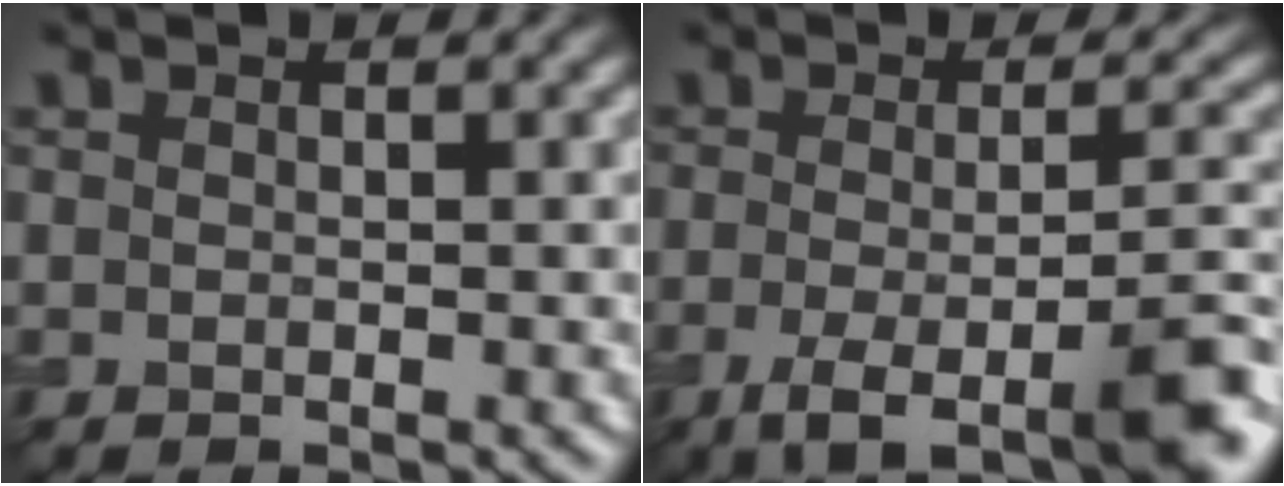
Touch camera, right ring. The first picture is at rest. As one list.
[{"total": 8.4, "force": [-3.8, 2.3, 7.1], "torque": [-0.115, -0.008, -0.066]}]